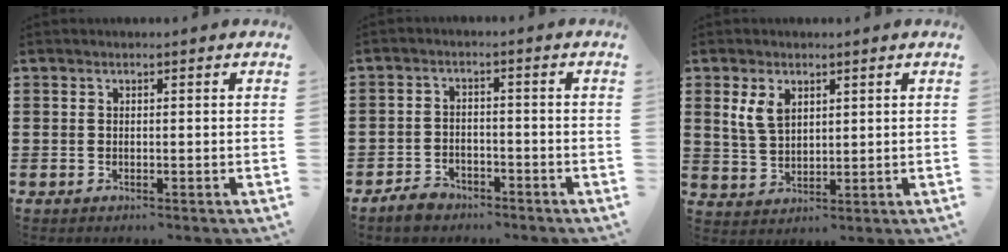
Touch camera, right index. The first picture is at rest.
{"total": 3.0, "force": [-2.6, 1.3, 0.7], "torque": [-0.024, 0.004, -0.055]}
{"total": 4.6, "force": [2.2, 2.9, 2.8], "torque": [-0.065, 0.010, 0.040]}